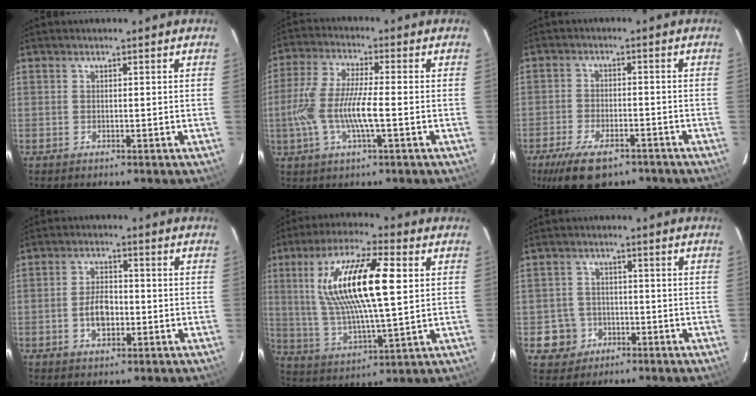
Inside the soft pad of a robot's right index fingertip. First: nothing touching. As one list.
[{"total": 11.2, "force": [-2.3, 2.0, 10.8], "torque": [-0.227, -0.004, -0.045]}, {"total": 12.4, "force": [-8.6, 5.3, 7.2], "torque": [-0.160, -0.021, -0.141]}, {"total": 5.7, "force": [-1.5, 3.3, 4.4], "torque": [-0.089, 0.006, -0.022]}, {"total": 19.7, "force": [4.8, 5.3, 18.4], "torque": [-0.352, 0.013, 0.094]}, {"total": 5.9, "force": [-2.0, 5.5, 0.5], "torque": [-0.020, 0.023, -0.027]}]